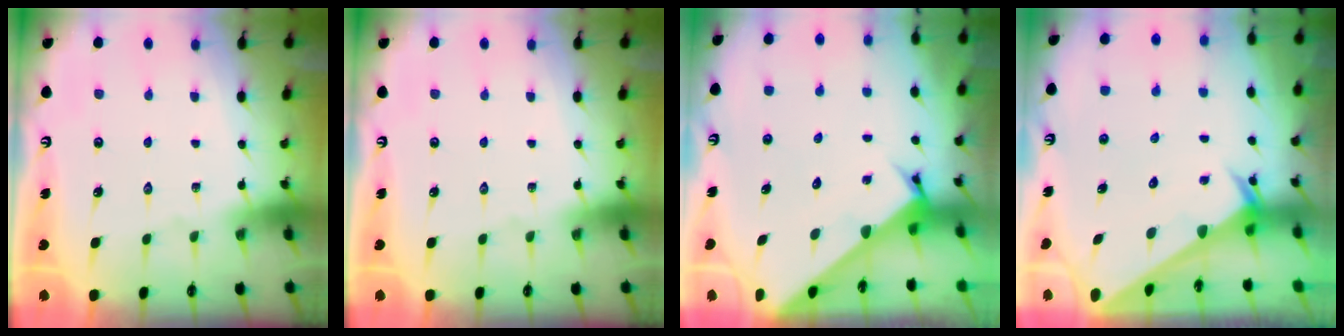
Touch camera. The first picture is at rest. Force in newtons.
{"total": 0.0}
{"total": 3.5, "press": 3.5, "slide": 0.3}
{"total": 2.4, "press": 2.4, "slide": 0.1}